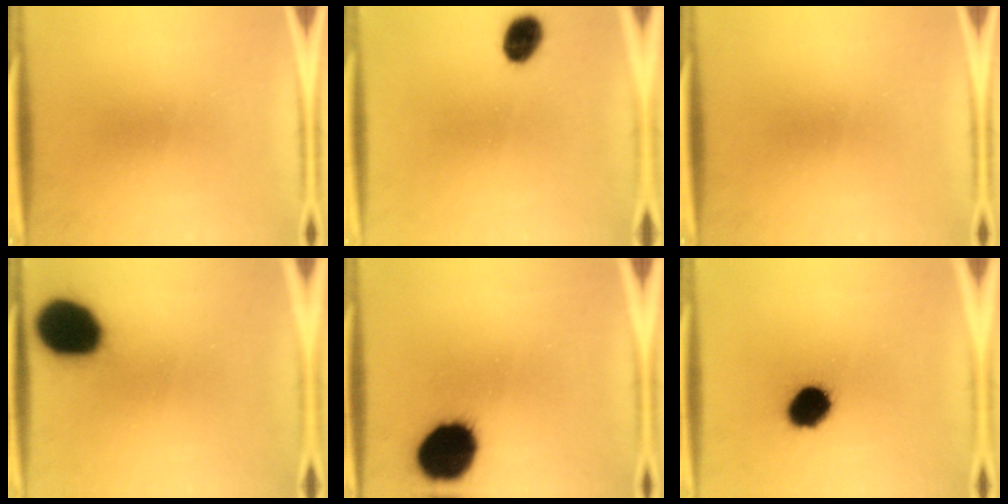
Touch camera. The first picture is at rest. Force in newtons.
{"total": 6.5}
{"total": 0.0}
{"total": 18.4}
{"total": 18.3}
{"total": 10.0}